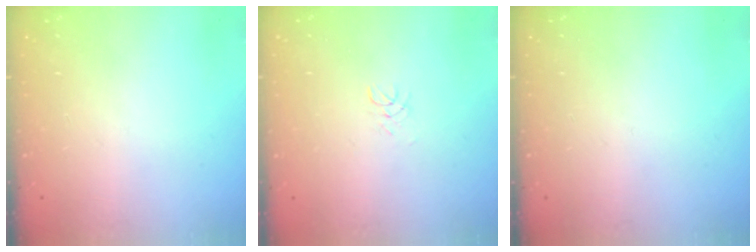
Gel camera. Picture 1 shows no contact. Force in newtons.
{"total": 1.7, "press": 1.7, "slide": 0.2}
{"total": 0.0}